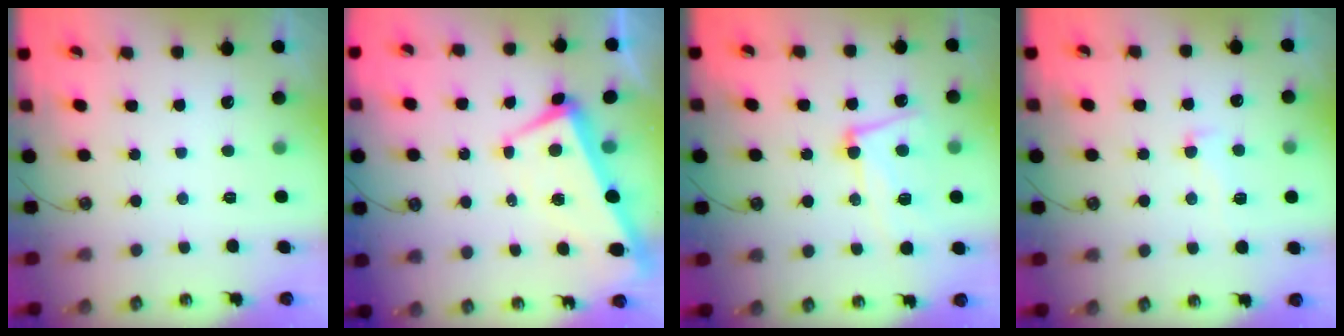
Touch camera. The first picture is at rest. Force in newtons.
{"total": 1.1, "press": 0.6, "slide": 0.9}
{"total": 10.2, "press": 10.1, "slide": 1.5}
{"total": 1.6, "press": 1.1, "slide": 1.1}